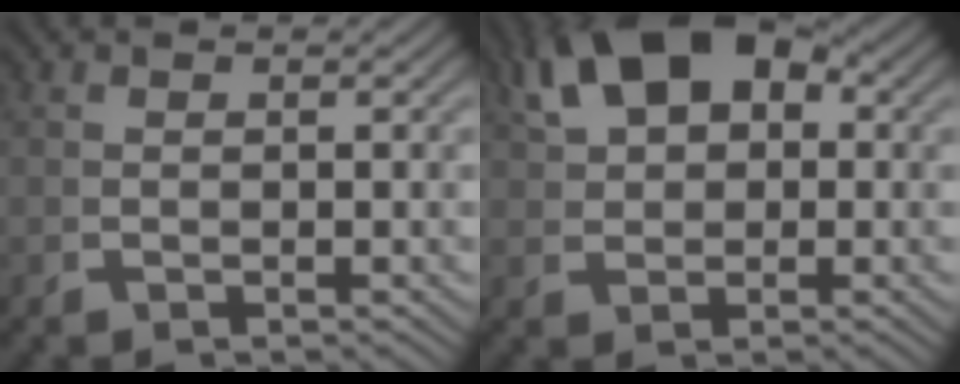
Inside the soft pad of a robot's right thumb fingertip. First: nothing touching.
{"total": 8.4, "force": [3.7, 4.9, 5.7], "torque": [-0.105, 0.004, 0.069]}